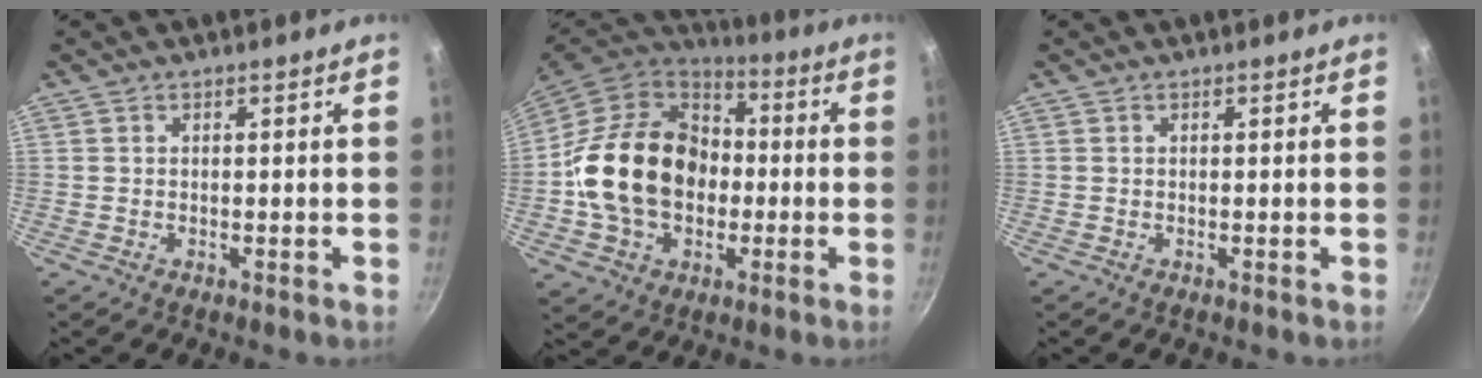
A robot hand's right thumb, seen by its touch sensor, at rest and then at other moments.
{"total": 22.1, "force": [-1.6, 17.0, 14.1], "torque": [-0.224, 0.044, -0.030]}
{"total": 0.0}